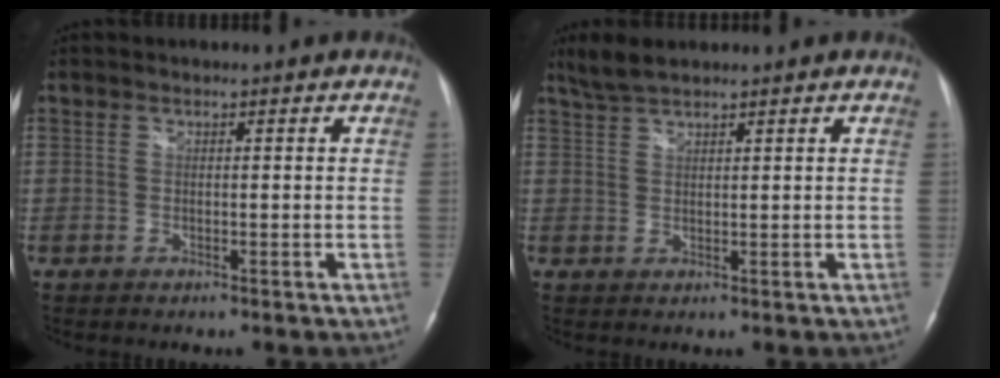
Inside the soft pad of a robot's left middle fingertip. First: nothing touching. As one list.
[{"total": 3.4, "force": [3.0, 0.5, 1.5], "torque": [-0.039, 0.013, 0.064]}]